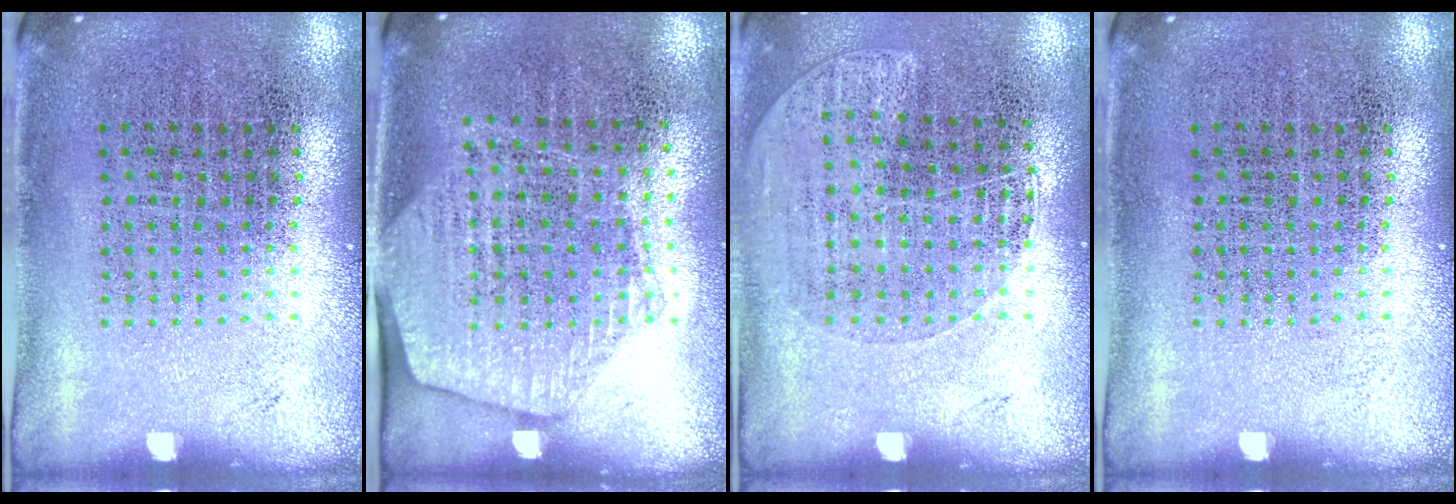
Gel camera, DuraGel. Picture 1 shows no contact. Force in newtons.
{"total": 1.6, "press": 1.4, "slide": 0.8}
{"total": 1.1, "press": 1.0, "slide": 0.5}
{"total": 0.0}